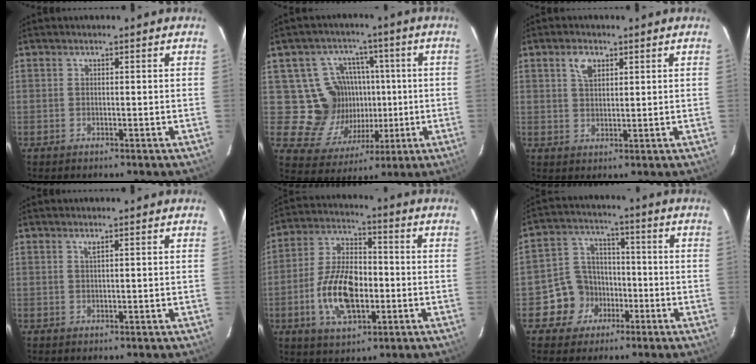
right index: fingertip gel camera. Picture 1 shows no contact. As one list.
[{"total": 12.8, "force": [0.6, 12.2, 3.8], "torque": [-0.092, 0.024, 0.023]}, {"total": 3.7, "force": [1.8, 2.1, 2.3], "torque": [-0.042, 0.009, 0.035]}, {"total": 0.7, "force": [0.4, -0.2, 0.5], "torque": [-0.011, 0.001, 0.006]}, {"total": 13.7, "force": [-3.4, 7.4, 11.0], "torque": [-0.220, 0.009, -0.056]}, {"total": 8.8, "force": [-3.8, 7.7, 1.9], "torque": [-0.060, 0.036, -0.059]}]